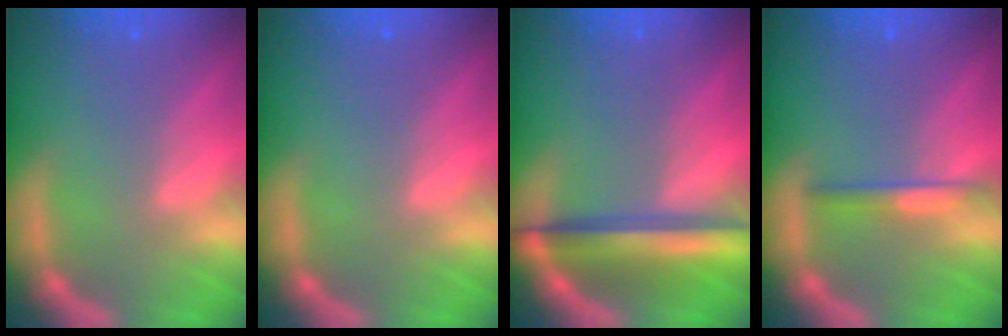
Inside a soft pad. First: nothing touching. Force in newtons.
{"total": 0.0}
{"total": 6.5}
{"total": 1.9}